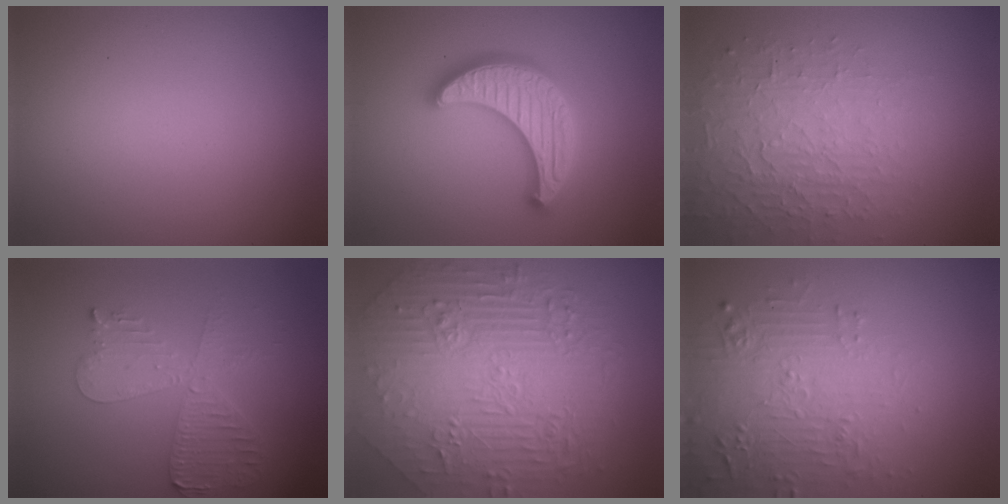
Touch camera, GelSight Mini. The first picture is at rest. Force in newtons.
{"total": 5.3, "press": 5.2, "slide": 0.9}
{"total": 3.7, "press": 3.3, "slide": 1.6}
{"total": 4.6, "press": 3.9, "slide": 2.3}
{"total": 10.5, "press": 7.0, "slide": 7.8}
{"total": 5.4, "press": 3.8, "slide": 3.8}